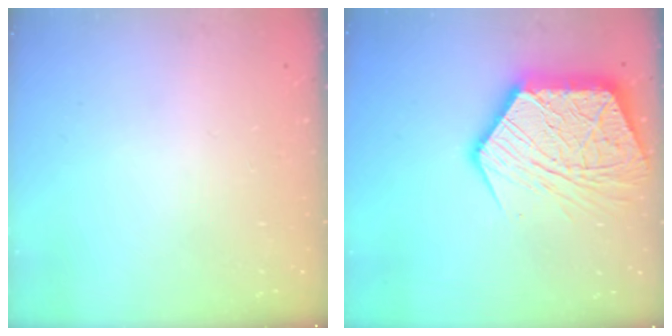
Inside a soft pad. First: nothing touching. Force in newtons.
{"total": 22.9, "press": 22.8, "slide": 2.3}